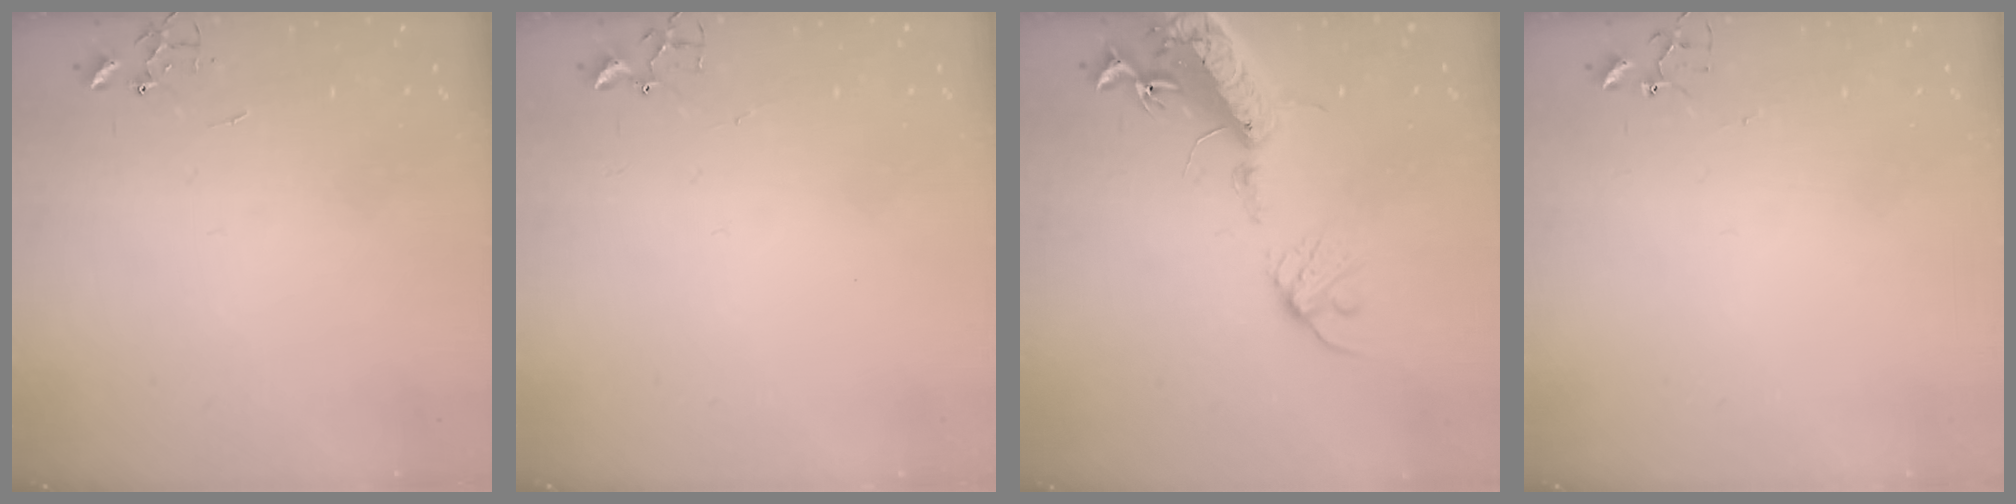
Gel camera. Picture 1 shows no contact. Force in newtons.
{"total": 1.9, "press": 1.9, "slide": 0.2}
{"total": 17.9, "press": 17.4, "slide": 4.2}
{"total": 3.9, "press": 3.9, "slide": 0.3}